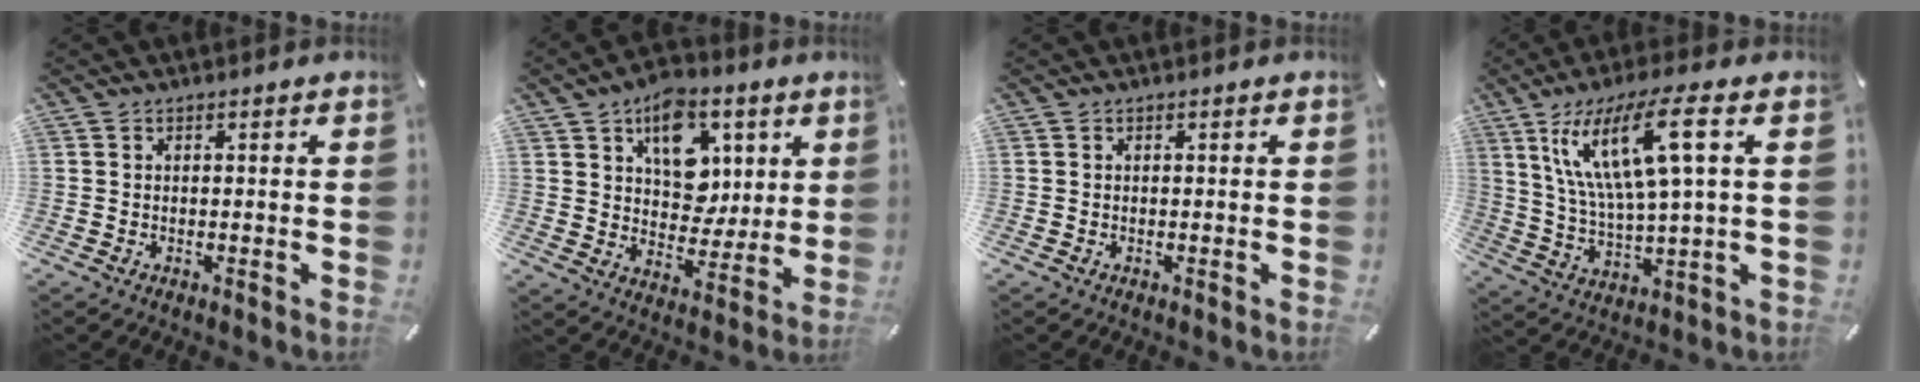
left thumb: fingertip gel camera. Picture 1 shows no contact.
{"total": 13.8, "force": [5.8, 10.5, 6.9], "torque": [-0.092, -0.029, 0.107]}
{"total": 0.0}
{"total": 16.0, "force": [6.7, 3.5, 14.2], "torque": [-0.306, -0.006, 0.103]}